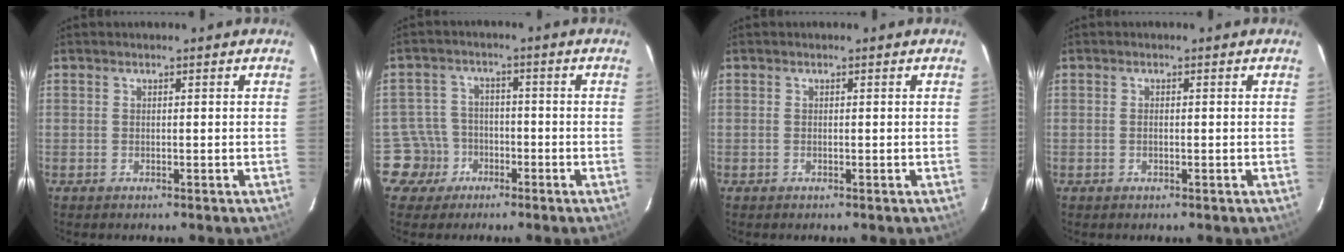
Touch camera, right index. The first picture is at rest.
{"total": 5.9, "force": [-3.0, 5.0, -0.5], "torque": [-0.003, 0.027, -0.056]}
{"total": 0.0}
{"total": 0.8, "force": [-0.1, 0.4, 0.7], "torque": [-0.015, 0.001, -0.003]}